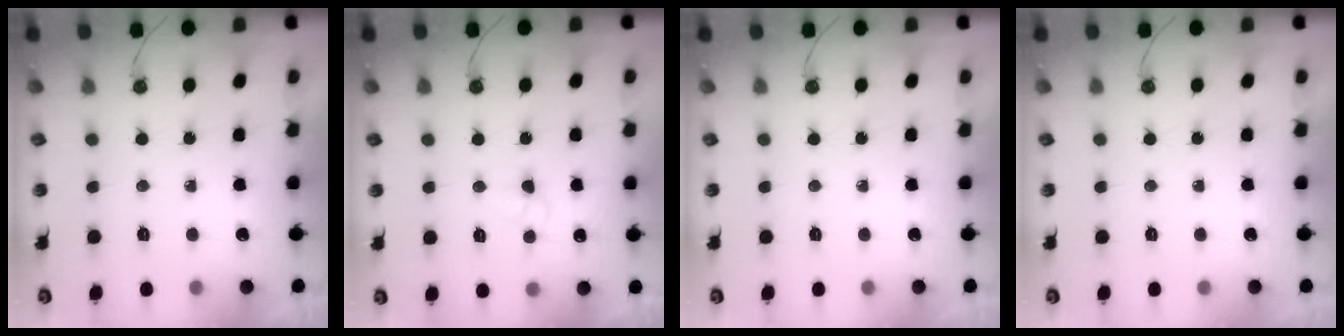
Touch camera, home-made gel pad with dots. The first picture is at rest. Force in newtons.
{"total": 4.4, "press": 4.4, "slide": 0.5}
{"total": 0.0}
{"total": 0.0}